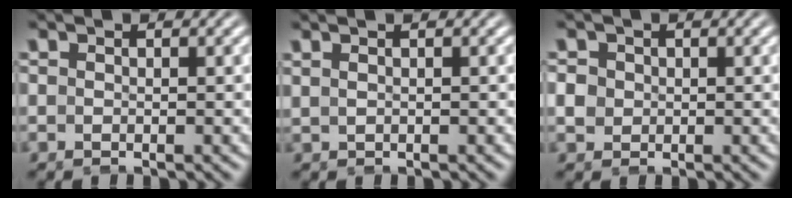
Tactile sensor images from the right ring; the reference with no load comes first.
{"total": 1.1, "force": [0.6, -0.8, 0.4], "torque": [-0.002, 0.009, 0.013]}
{"total": 2.1, "force": [0.3, 1.9, 0.8], "torque": [-0.020, -0.003, 0.007]}